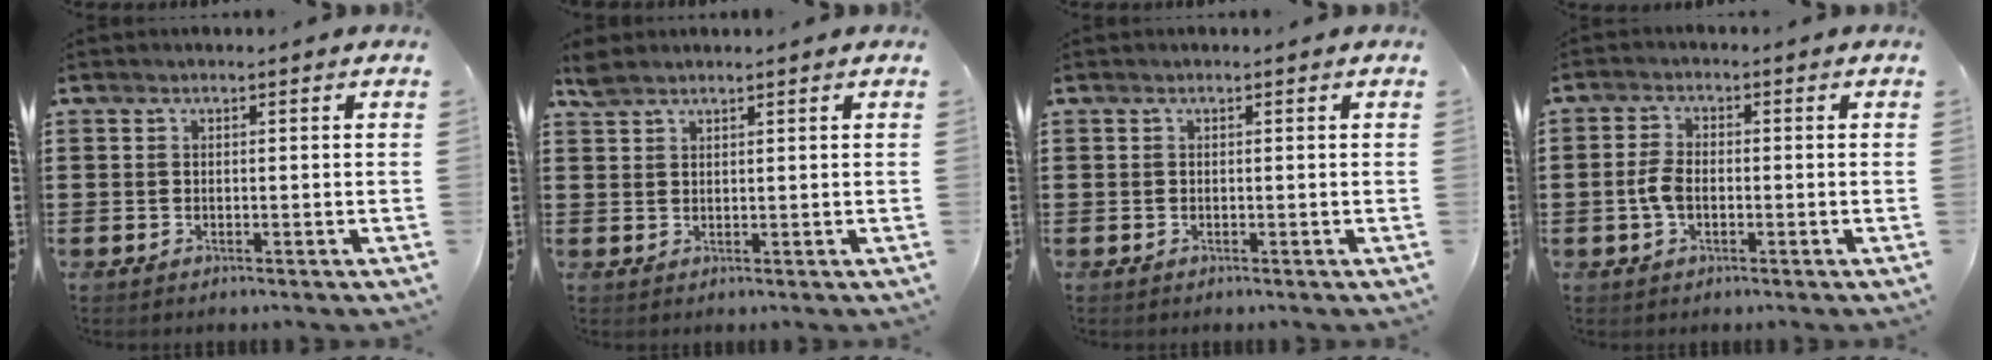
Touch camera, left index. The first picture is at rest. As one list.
[{"total": 2.2, "force": [1.9, 0.8, 0.9], "torque": [-0.023, 0.002, 0.036]}, {"total": 0.0}, {"total": 3.8, "force": [-0.7, 2.0, 3.1], "torque": [-0.080, -0.003, -0.019]}]